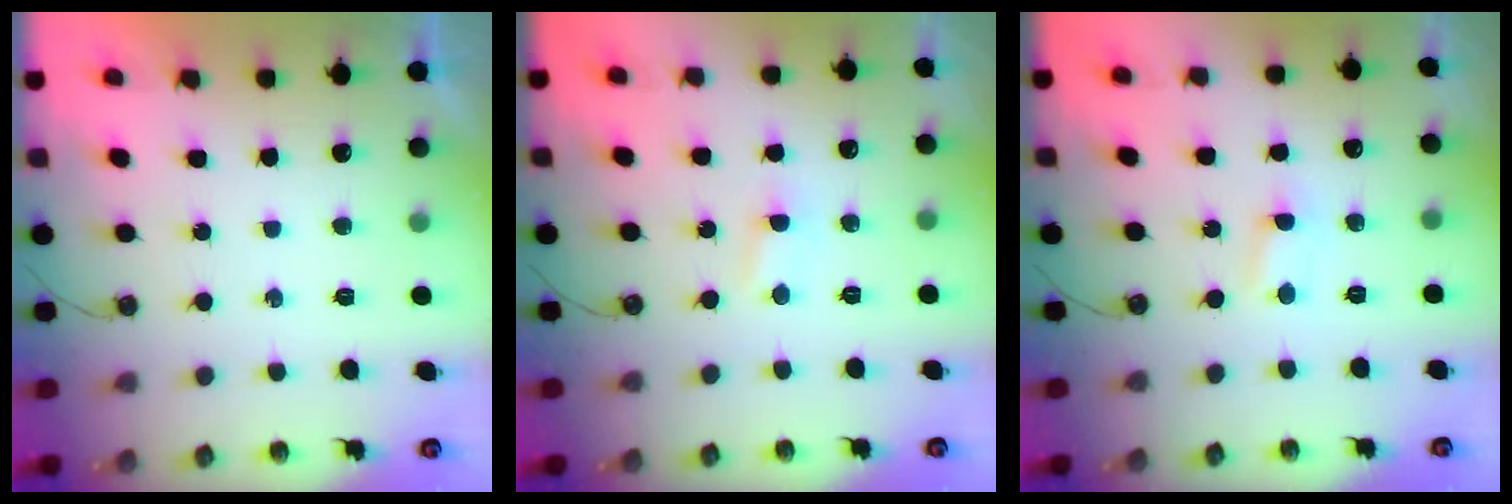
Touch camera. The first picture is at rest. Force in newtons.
{"total": 1.9, "press": 1.9, "slide": 0.3}
{"total": 0.8, "press": 0.8, "slide": 0.1}